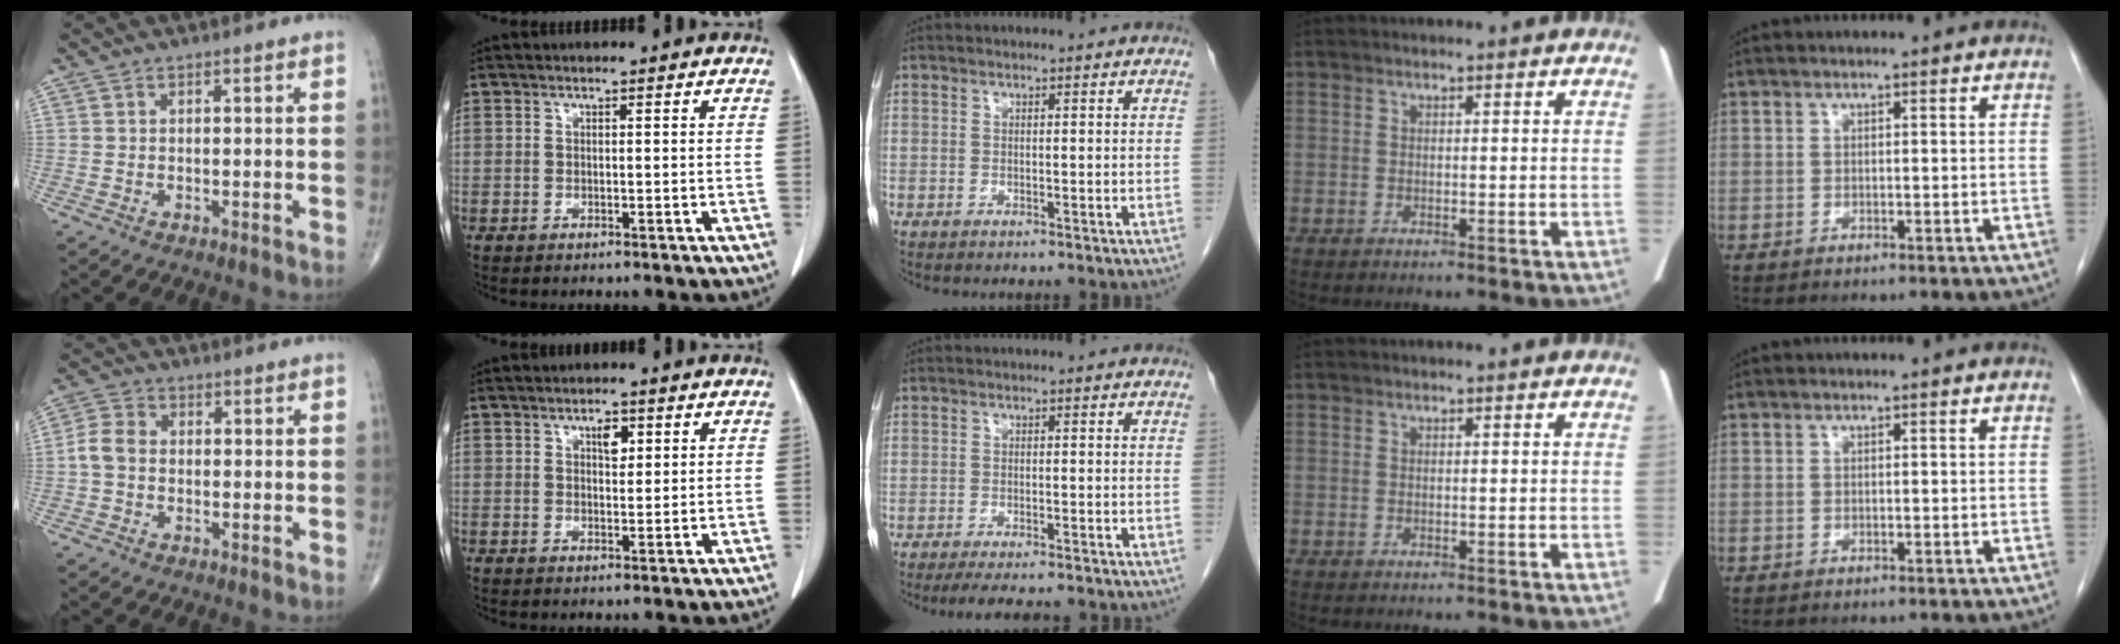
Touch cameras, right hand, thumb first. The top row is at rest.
{"thumb": {"total": 4.5, "force": [-0.5, 3.4, 2.9], "torque": [-0.057, 0.013, -0.018]}, "index": {"total": 2.6, "force": [1.2, 1.2, 2.0], "torque": [-0.031, -0.001, 0.020]}, "middle": {"total": 6.3, "force": [-5.4, 1.0, 3.2], "torque": [-0.042, -0.012, -0.079]}}